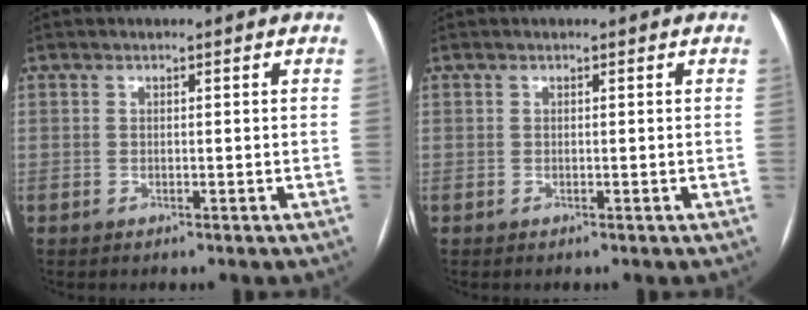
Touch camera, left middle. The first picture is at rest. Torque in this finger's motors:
{"motor_torque": [-0.03, 0.03, 0.00, 0.00]}